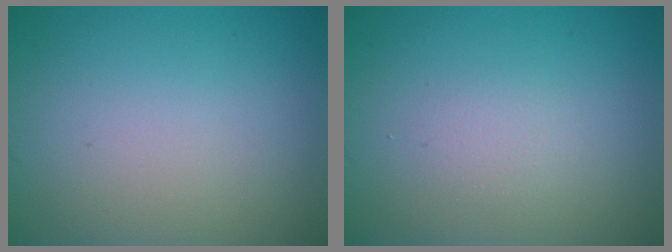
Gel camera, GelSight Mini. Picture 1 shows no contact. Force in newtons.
{"total": 1.1, "press": 1.1, "slide": 0.1}